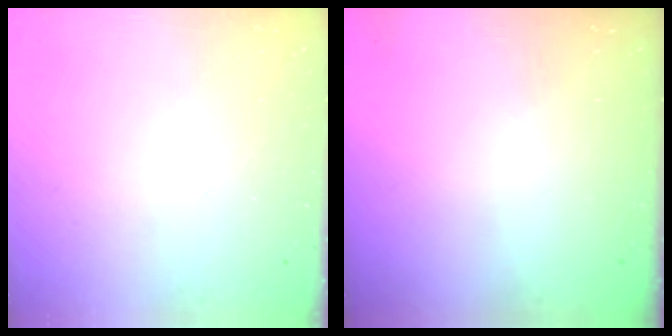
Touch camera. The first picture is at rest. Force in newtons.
{"total": 0.0}